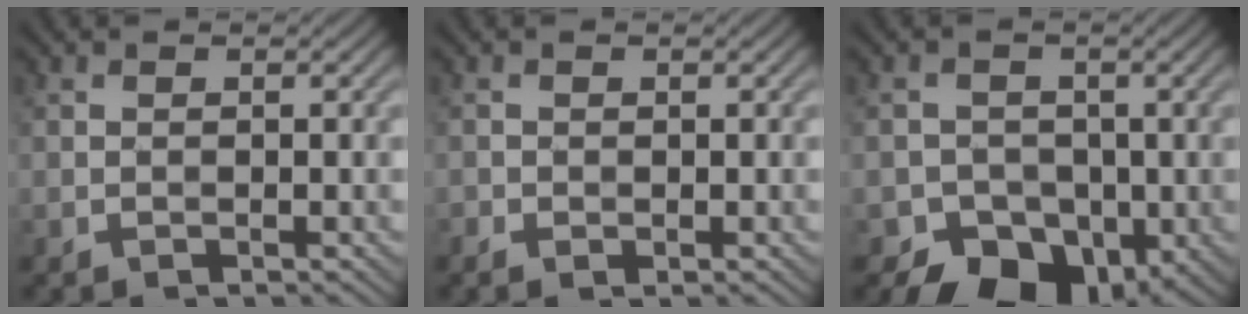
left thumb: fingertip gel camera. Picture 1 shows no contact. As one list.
[{"total": 0.7, "force": [-0.2, 0.5, 0.4], "torque": [-0.007, -0.002, -0.003]}, {"total": 7.9, "force": [-3.6, 6.1, 3.3], "torque": [-0.039, -0.006, -0.065]}]